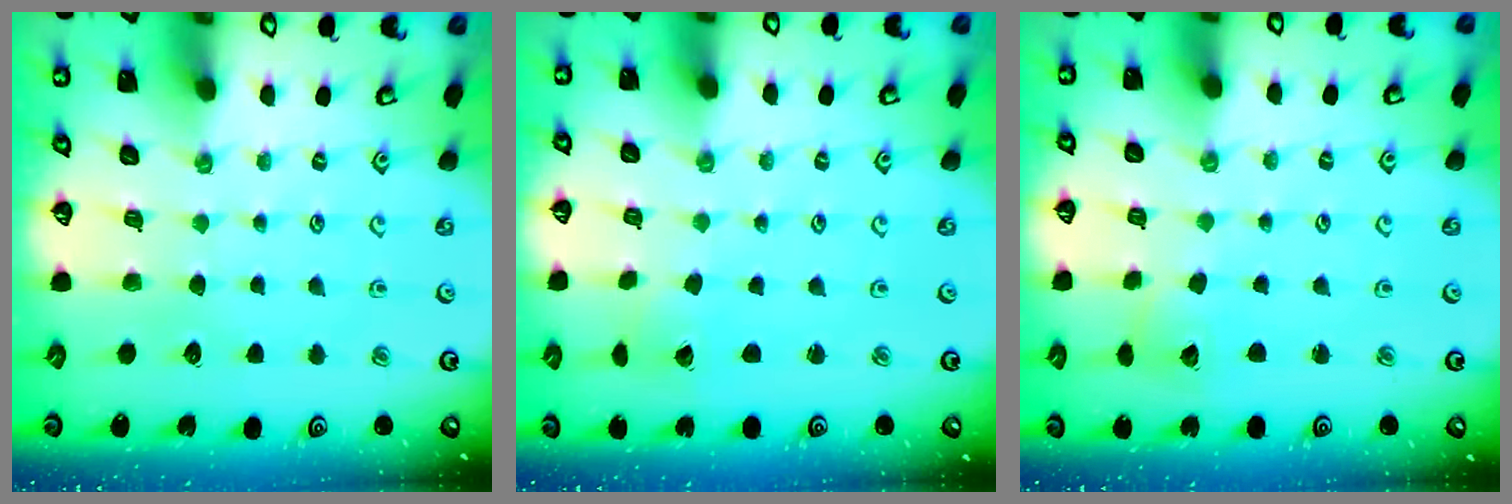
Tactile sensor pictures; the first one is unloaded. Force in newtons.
{"total": 2.1, "press": 2.1, "slide": 0.2}
{"total": 2.8, "press": 2.8, "slide": 0.4}